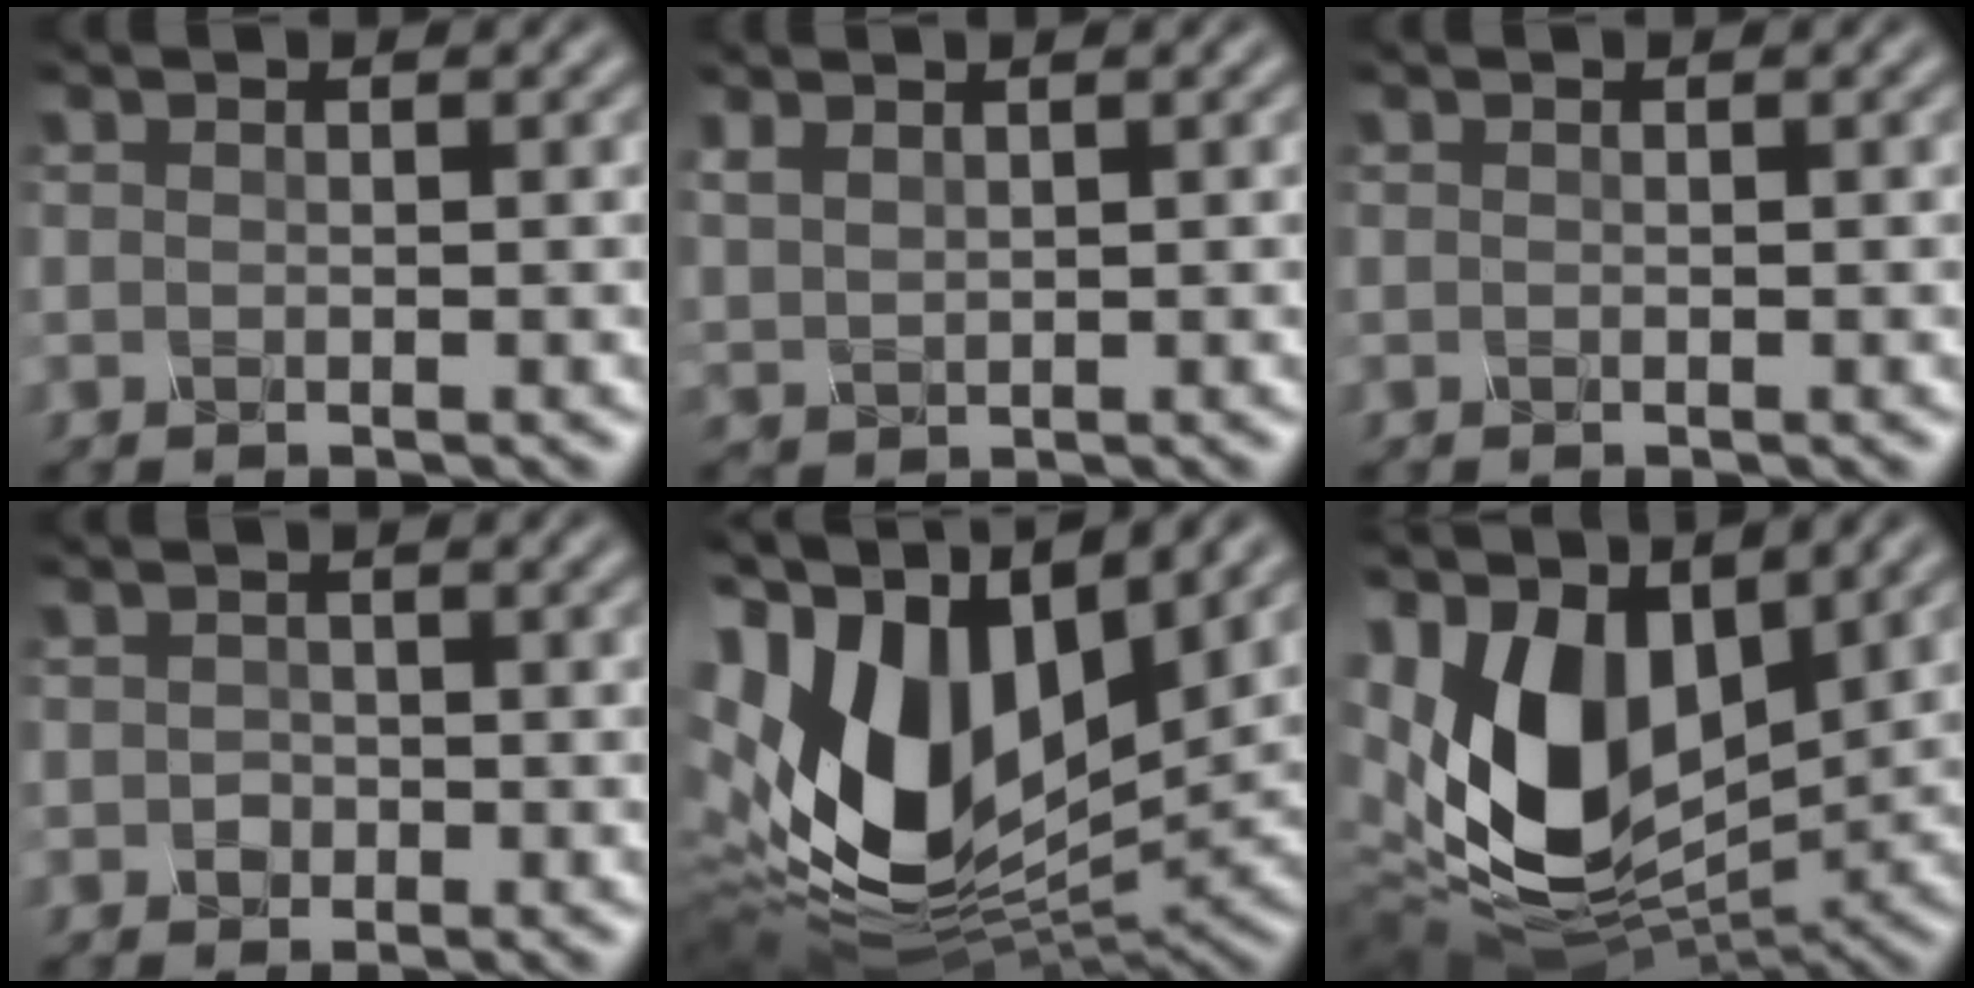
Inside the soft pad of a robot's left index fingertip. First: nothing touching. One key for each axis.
{"total": 1.3, "fx": 1.2, "fy": -0.2, "fz": -0.5, "tx": -0.008, "ty": 0.004, "tz": 0.034}
{"total": 0.0}
{"total": 0.8, "fx": -0.4, "fy": 0.1, "fz": -0.7, "tx": -0.001, "ty": 0.004, "tz": -0.001}
{"total": 15.7, "fx": 3.0, "fy": 8.9, "fz": 12.5, "tx": -0.287, "ty": -0.006, "tz": 0.061}
{"total": 12.1, "fx": 2.6, "fy": 7.1, "fz": 9.5, "tx": -0.210, "ty": -0.015, "tz": 0.053}